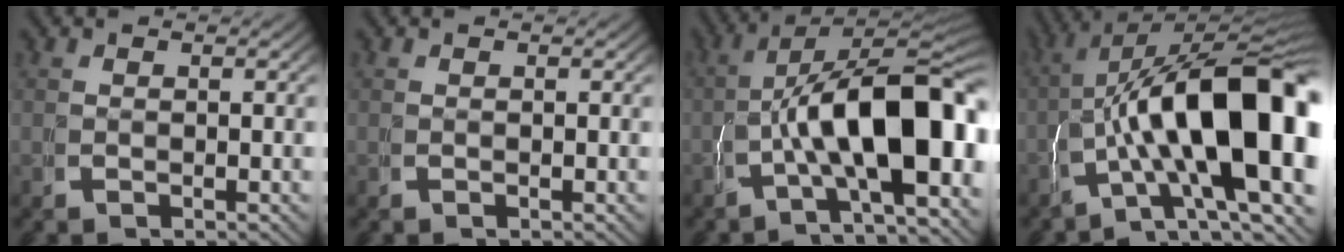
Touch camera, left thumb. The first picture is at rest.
{"total": 0.0}
{"total": 13.4, "force": [-1.4, 6.7, 11.5], "torque": [-0.198, -0.046, -0.009]}
{"total": 18.4, "force": [-2.0, 9.9, 15.4], "torque": [-0.258, -0.062, -0.002]}